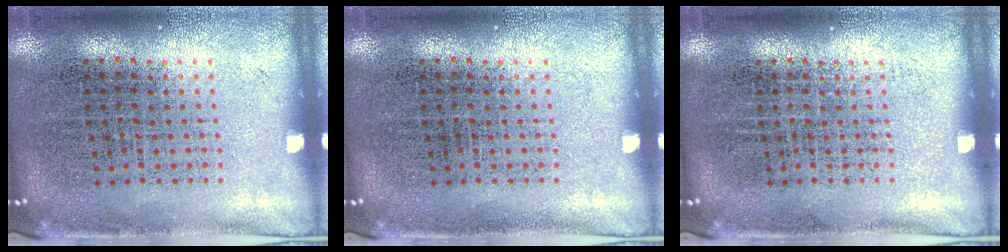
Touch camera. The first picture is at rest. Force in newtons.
{"total": 0.0}
{"total": 0.0}